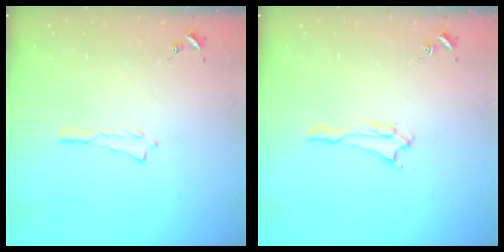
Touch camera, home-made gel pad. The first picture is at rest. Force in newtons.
{"total": 1.7, "press": 1.7, "slide": 0.3}